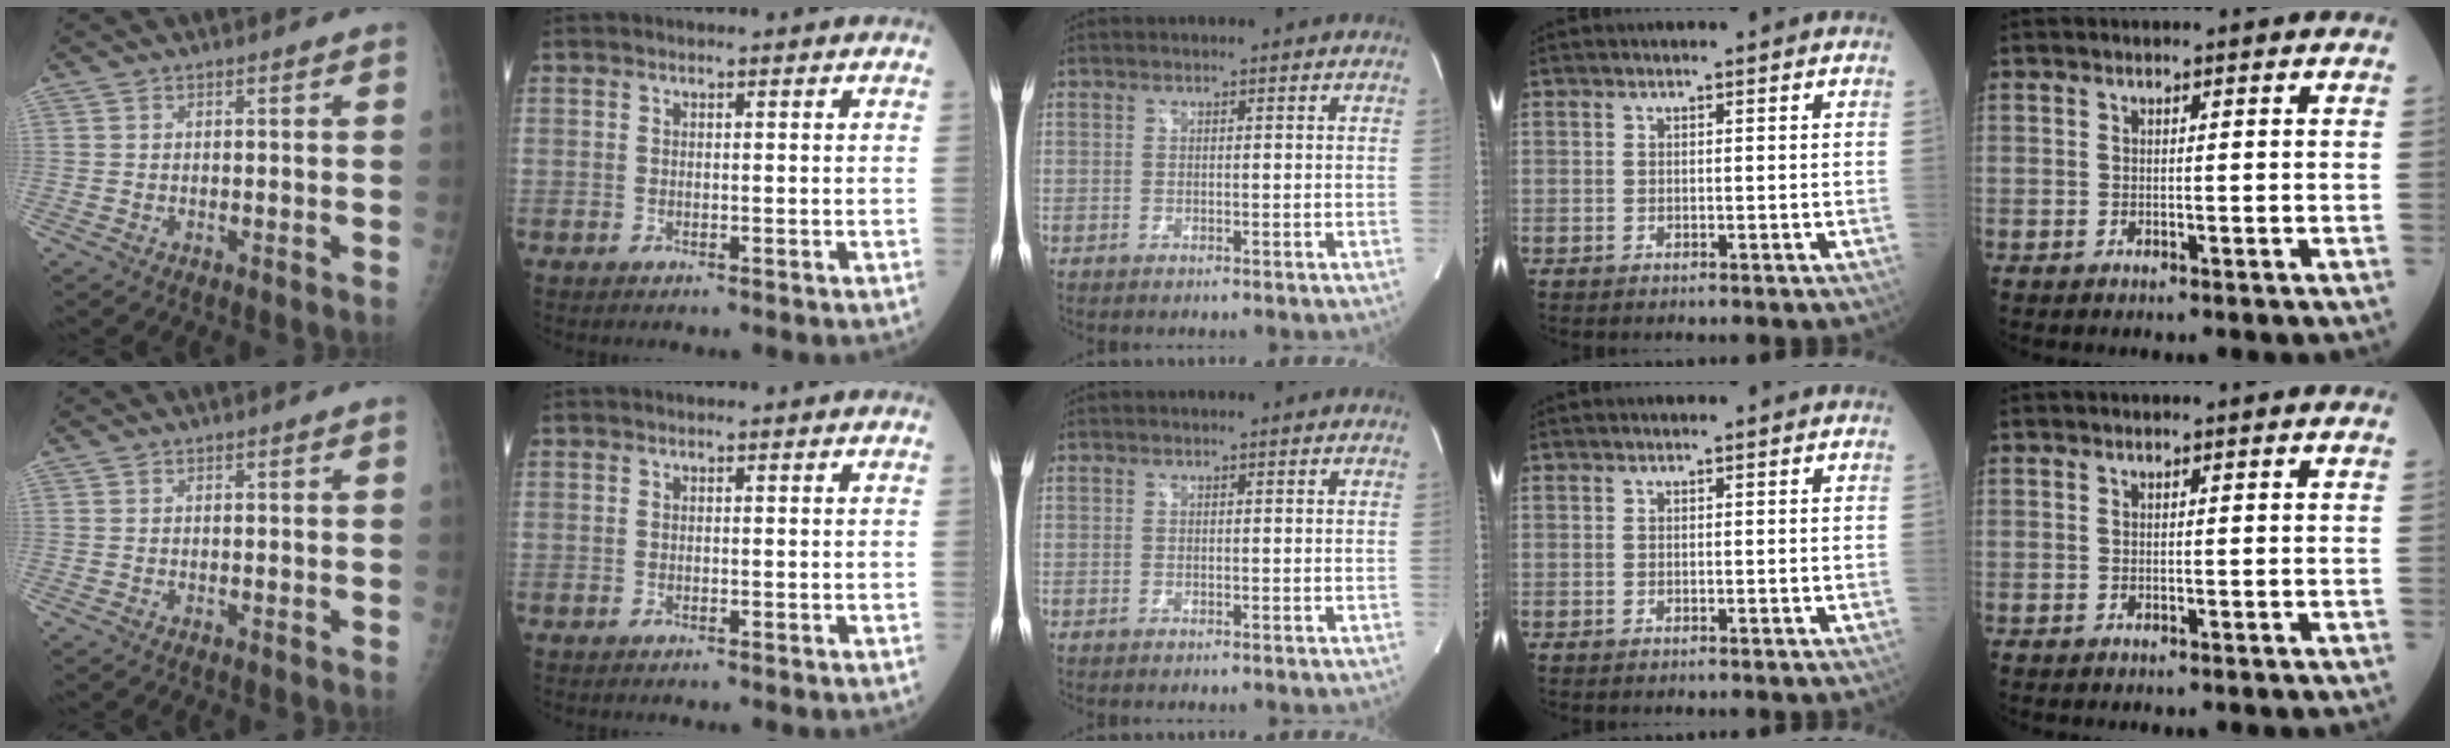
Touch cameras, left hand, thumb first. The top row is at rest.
{}